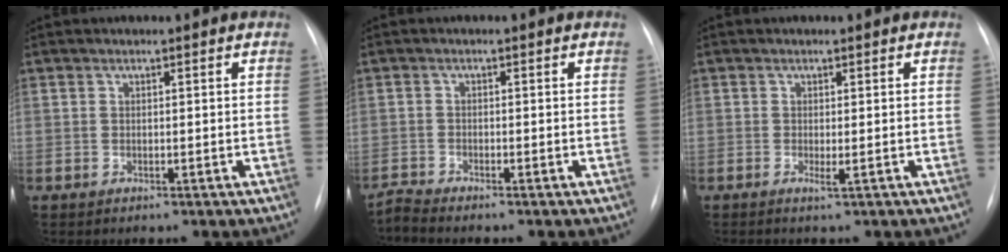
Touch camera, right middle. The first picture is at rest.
{"total": 1.9, "force": [-1.6, -0.8, -0.2], "torque": [-0.001, -0.014, -0.034]}
{"total": 0.7, "force": [-0.1, -0.4, 0.6], "torque": [-0.011, -0.003, -0.004]}